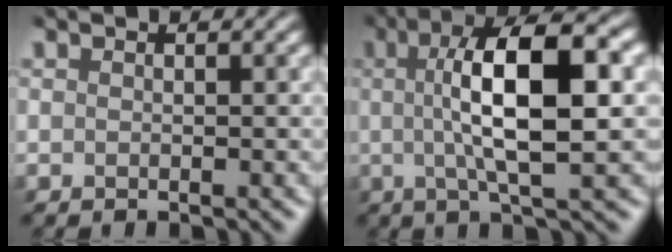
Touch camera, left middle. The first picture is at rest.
{"total": 9.5, "force": [1.5, 2.2, 9.1], "torque": [-0.128, 0.023, 0.022]}